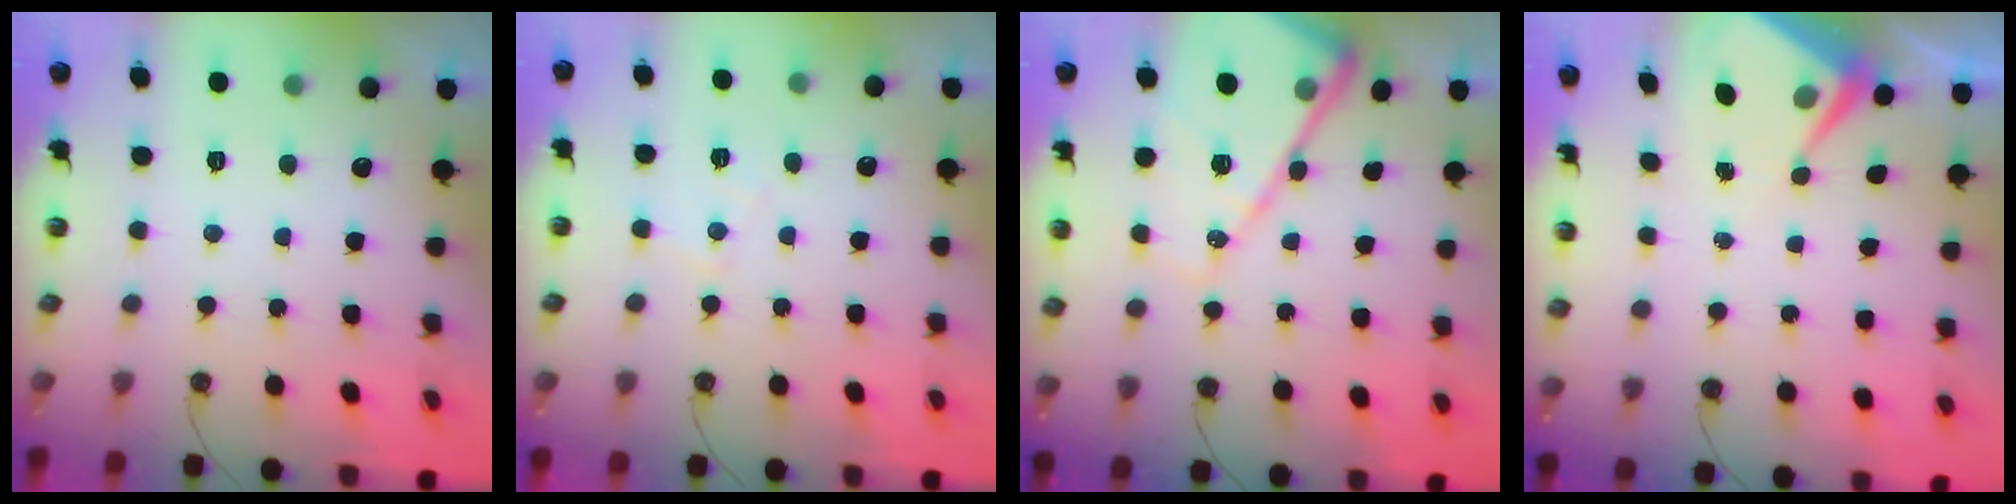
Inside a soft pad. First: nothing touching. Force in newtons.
{"total": 6.3, "press": 6.2, "slide": 0.9}
{"total": 17.2, "press": 17.1, "slide": 1.8}
{"total": 6.2, "press": 6.2, "slide": 0.7}